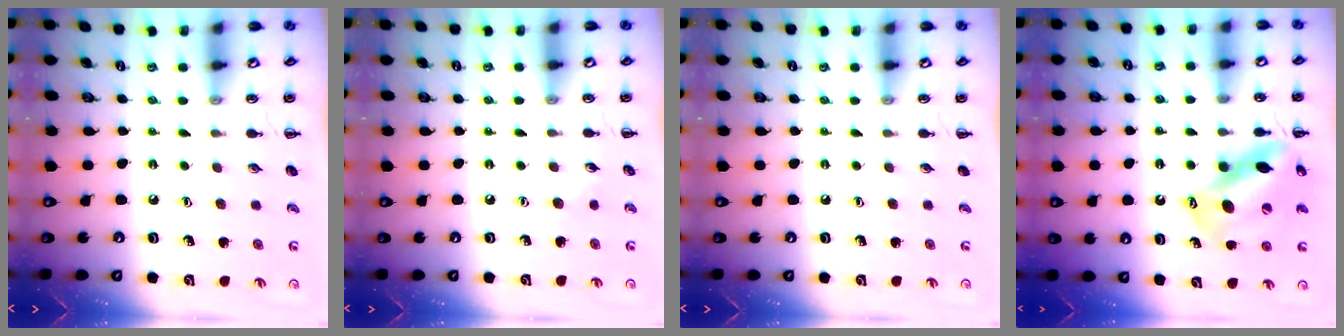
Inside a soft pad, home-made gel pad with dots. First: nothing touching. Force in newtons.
{"total": 3.6, "press": 3.5, "slide": 1.0}
{"total": 0.0}
{"total": 14.4, "press": 13.9, "slide": 3.9}